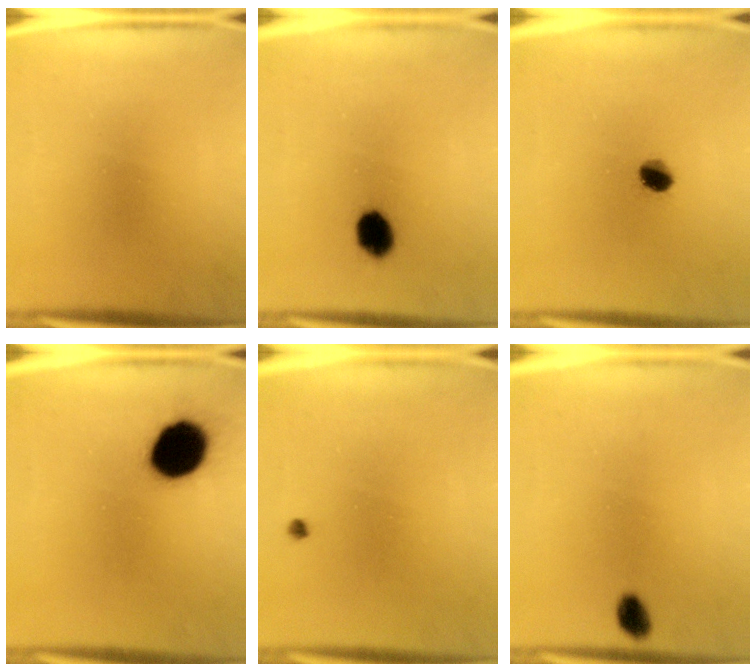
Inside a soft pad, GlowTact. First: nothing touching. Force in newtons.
{"total": 6.6}
{"total": 4.0}
{"total": 13.6}
{"total": 0.6}
{"total": 2.7}